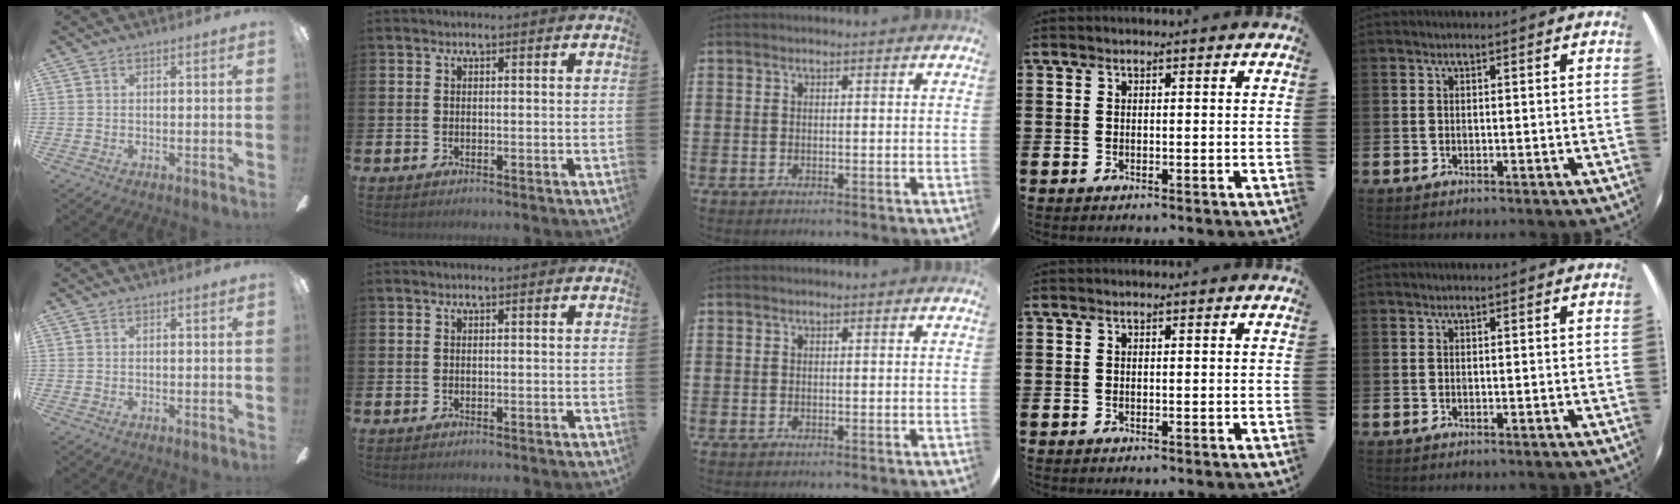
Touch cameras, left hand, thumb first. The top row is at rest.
{}